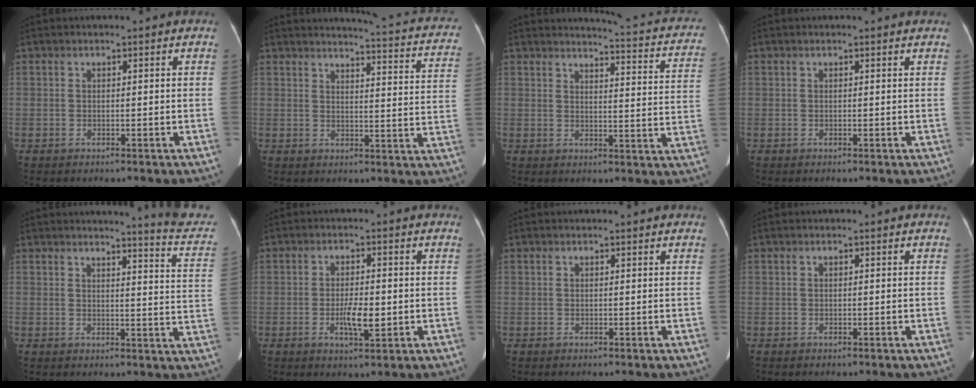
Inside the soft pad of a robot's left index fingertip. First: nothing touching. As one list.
[{"total": 16.9, "force": [15.3, 1.9, 6.8], "torque": [-0.072, -0.061, 0.148]}, {"total": 14.4, "force": [13.1, 1.9, 5.7], "torque": [-0.053, -0.055, 0.117]}, {"total": 0.9, "force": [0.8, 0.0, 0.2], "torque": [-0.011, -0.001, 0.006]}, {"total": 10.8, "force": [10.5, -0.6, 2.5], "torque": [-0.021, -0.075, 0.097]}, {"total": 4.3, "force": [-1.1, 1.1, 4.0], "torque": [-0.075, -0.005, -0.014]}, {"total": 0.9, "force": [0.9, 0.1, 0.2], "torque": [-0.009, 0.004, 0.009]}, {"total": 0.0}]